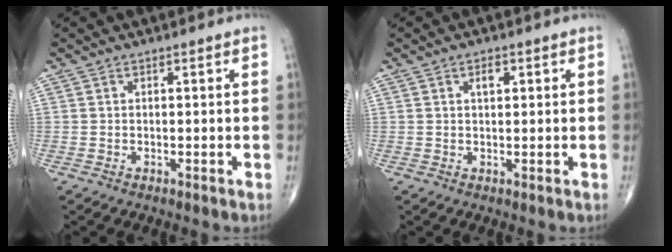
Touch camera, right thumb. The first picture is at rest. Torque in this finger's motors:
{"motor_torque": [-0.16, 0.03, 0.28, 0.12, 0.01]}